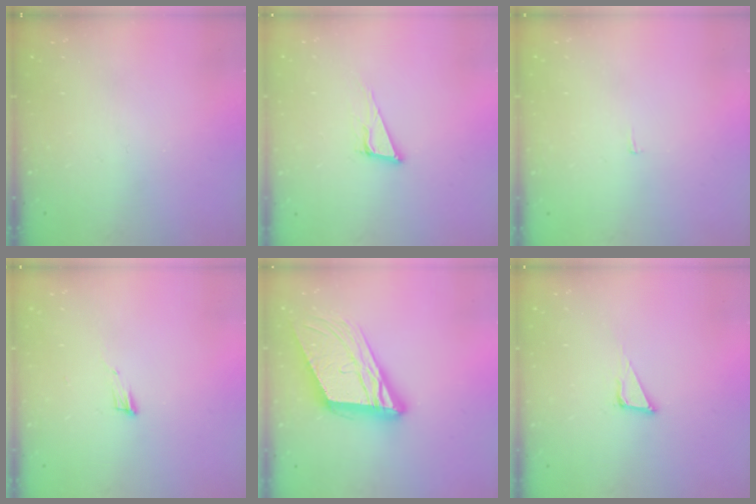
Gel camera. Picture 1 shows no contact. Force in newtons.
{"total": 9.8, "press": 9.2, "slide": 3.3}
{"total": 2.2, "press": 2.2, "slide": 0.1}
{"total": 5.1, "press": 4.9, "slide": 1.1}
{"total": 18.2, "press": 18.0, "slide": 2.7}
{"total": 3.9, "press": 3.9, "slide": 0.2}